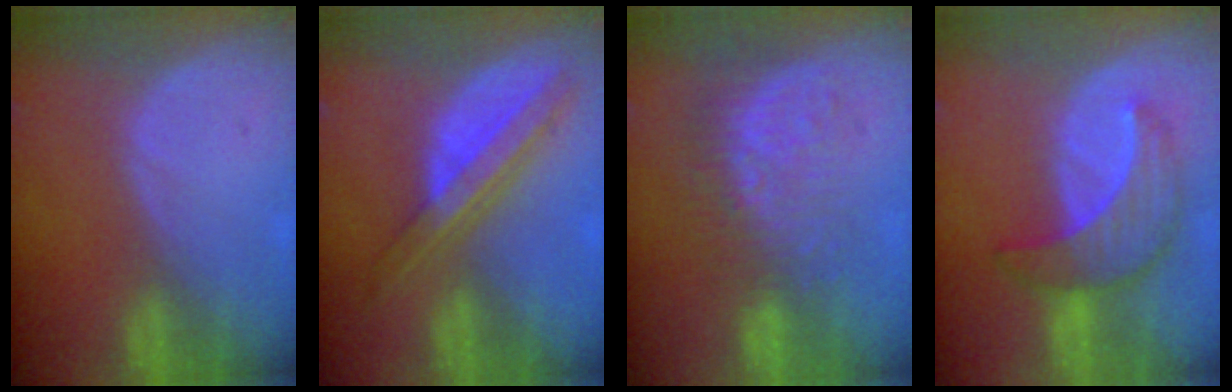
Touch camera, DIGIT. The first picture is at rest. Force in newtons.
{"total": 8.1, "press": 6.9, "slide": 4.3}
{"total": 9.2, "press": 8.4, "slide": 3.9}
{"total": 7.5, "press": 7.5, "slide": 0.3}